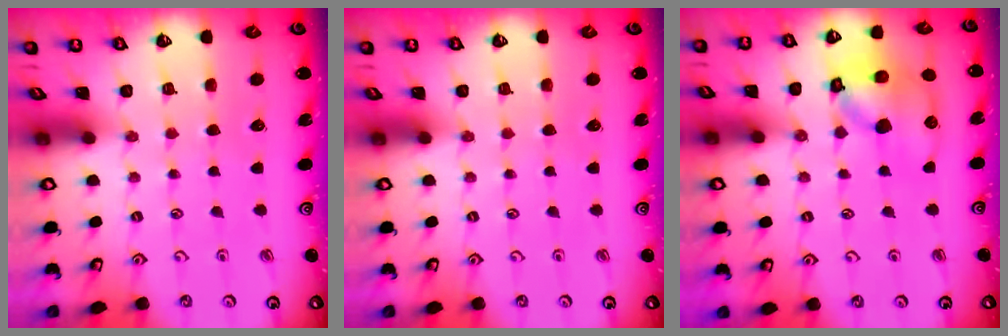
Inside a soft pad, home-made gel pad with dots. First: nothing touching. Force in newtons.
{"total": 0.0}
{"total": 12.3, "press": 12.2, "slide": 1.7}